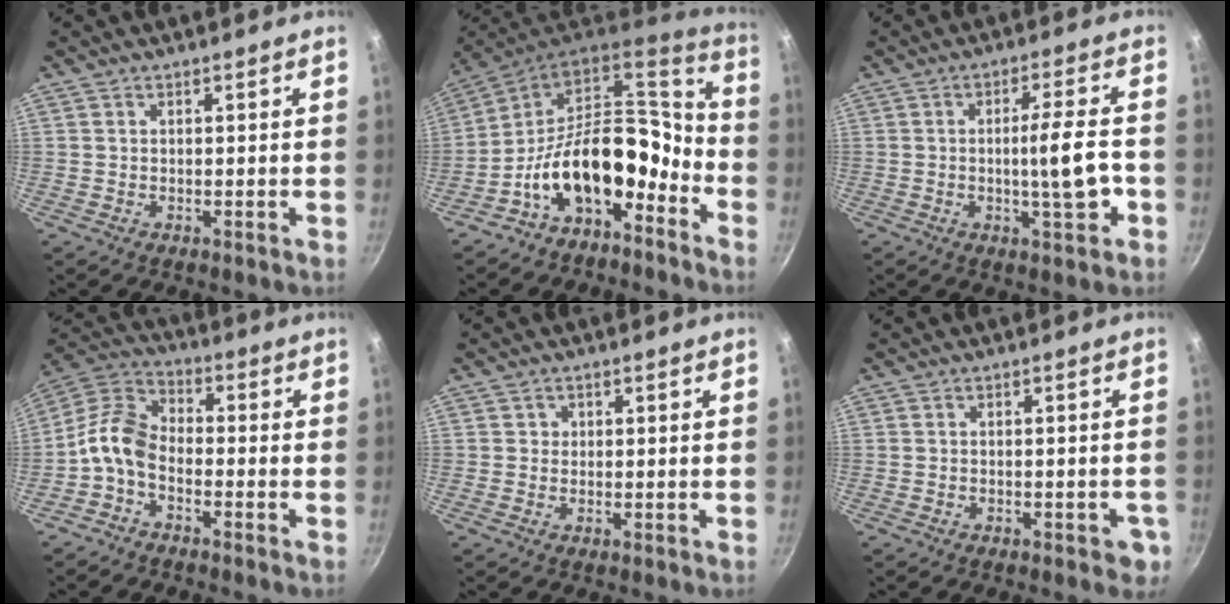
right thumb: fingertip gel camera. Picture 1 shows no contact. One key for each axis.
{"total": 17.9, "fx": -7.1, "fy": 10.5, "fz": 12.6, "tx": -0.166, "ty": 0.085, "tz": -0.135}
{"total": 8.5, "fx": -1.9, "fy": 1.3, "fz": 8.2, "tx": -0.123, "ty": 0.009, "tz": -0.028}
{"total": 8.5, "fx": -3.3, "fy": 5.3, "fz": 5.8, "tx": -0.119, "ty": 0.052, "tz": -0.083}
{"total": 1.3, "fx": 0.2, "fy": 1.2, "fz": 0.1, "tx": 0.010, "ty": 0.000, "tz": 0.001}
{"total": 3.8, "fx": -1.6, "fy": 1.9, "fz": 2.9, "tx": -0.021, "ty": 0.013, "tz": -0.012}